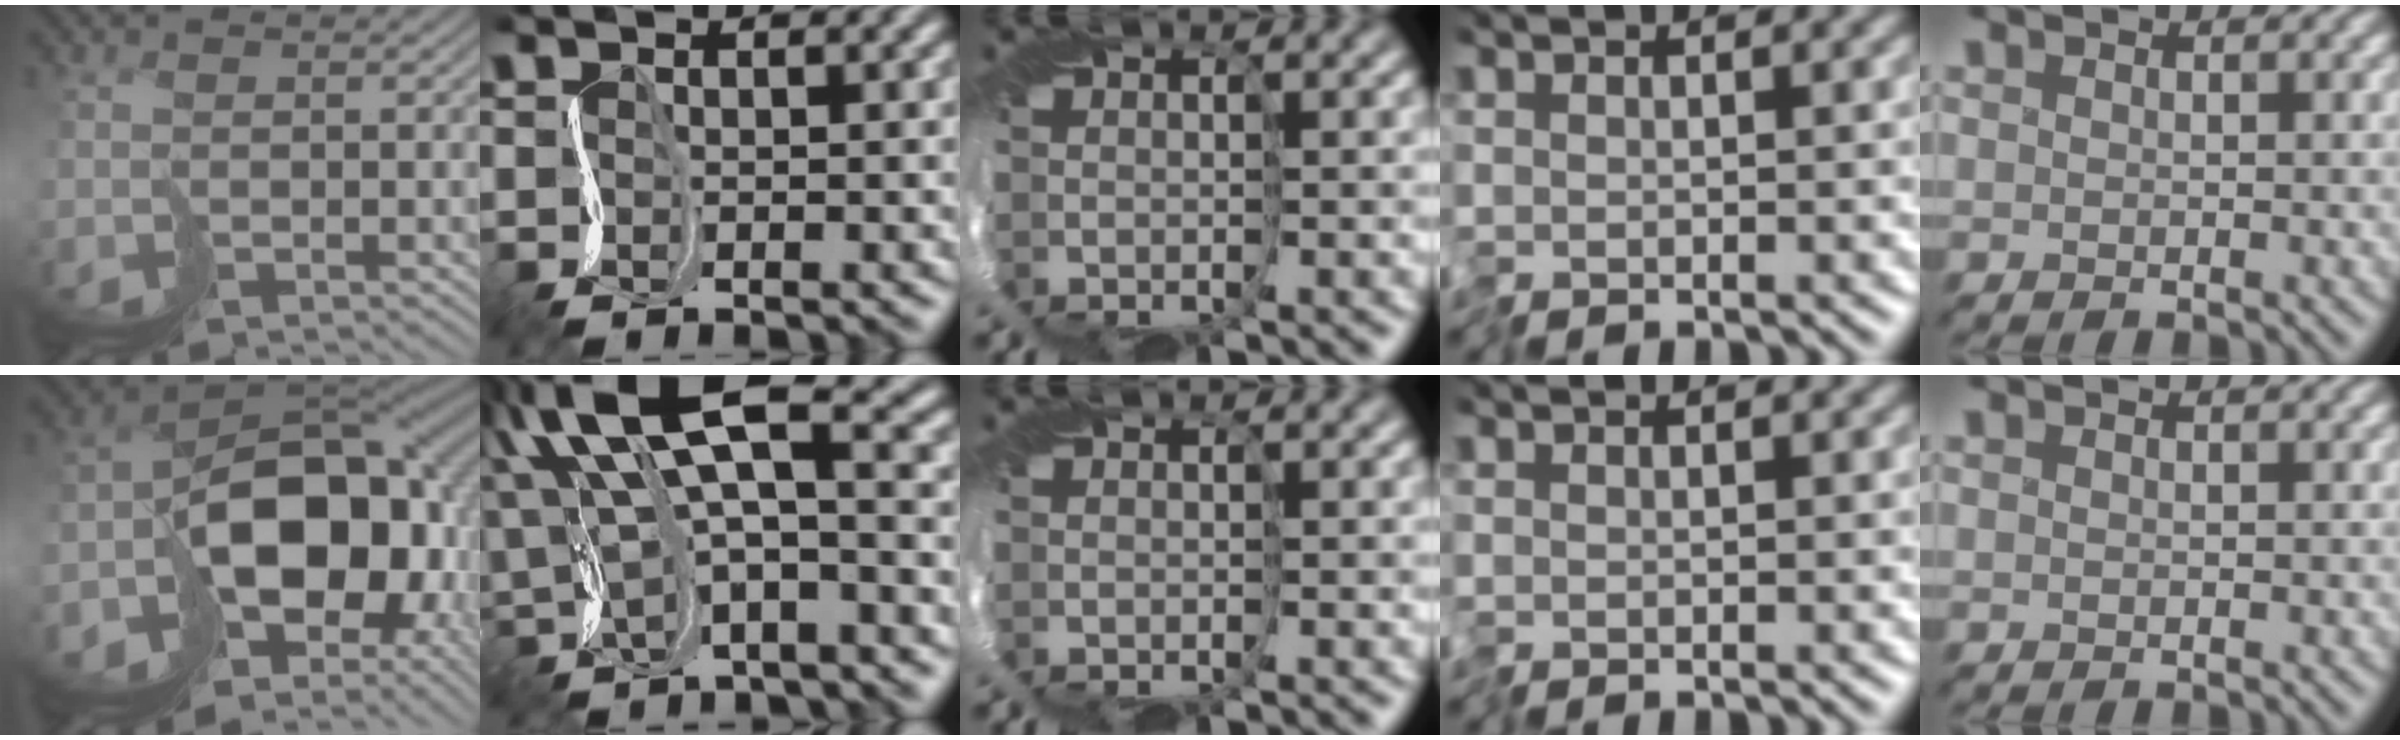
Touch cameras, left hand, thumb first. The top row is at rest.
{"thumb": {"total": 16.8, "force": [-5.0, 11.2, 11.5], "torque": [-0.157, -0.029, -0.066]}, "index": {"total": 9.3, "force": [4.0, 3.2, 7.8], "torque": [-0.158, 0.024, 0.073]}}